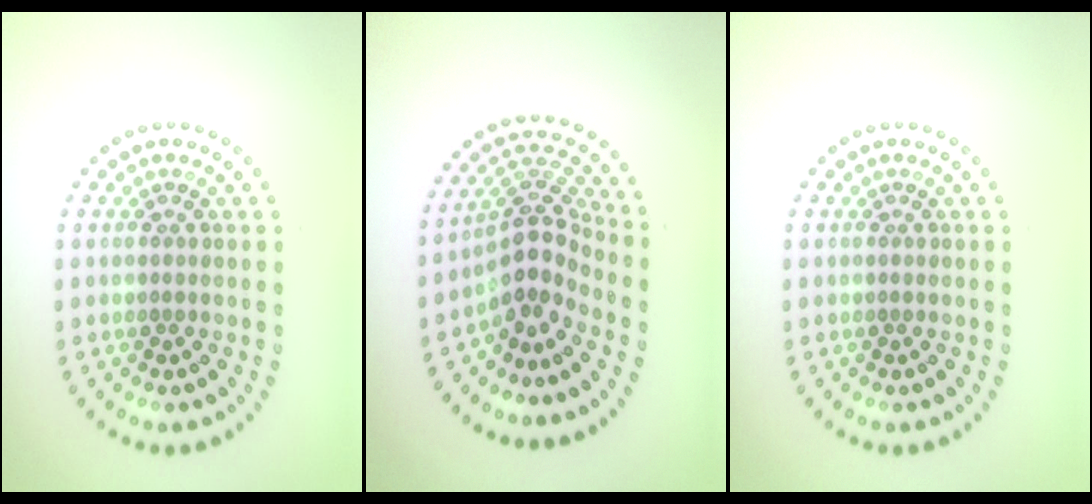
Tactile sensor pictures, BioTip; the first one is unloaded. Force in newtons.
{"total": 3.9, "press": 2.9, "slide": 2.6}
{"total": 0.0}